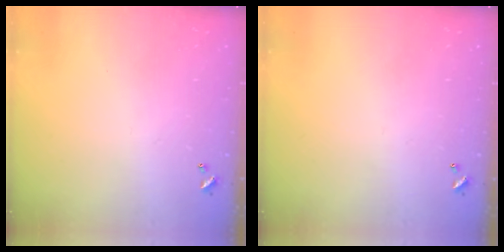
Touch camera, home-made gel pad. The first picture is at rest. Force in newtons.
{"total": 0.0}